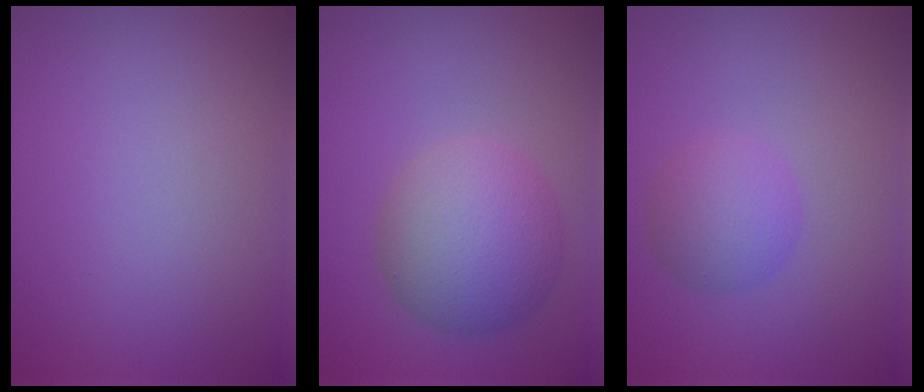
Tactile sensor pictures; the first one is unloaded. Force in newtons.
{"total": 6.3, "press": 6.3, "slide": 0.2}
{"total": 2.8, "press": 2.8, "slide": 0.1}